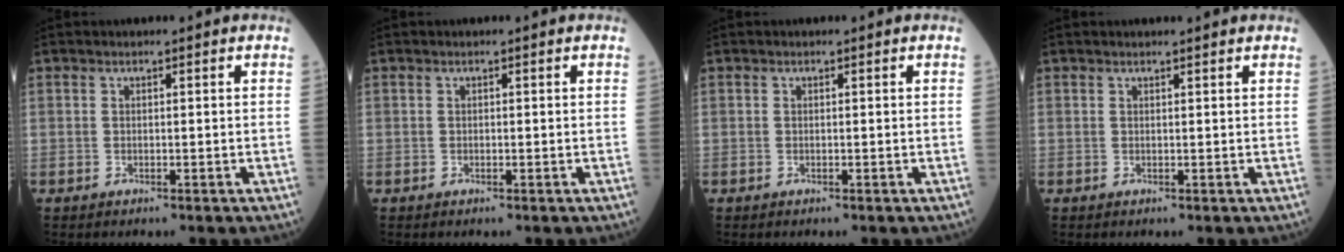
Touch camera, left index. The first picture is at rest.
{"total": 0.0}
{"total": 0.0}
{"total": 2.0, "force": [1.9, 0.0, 0.7], "torque": [-0.012, 0.008, 0.023]}